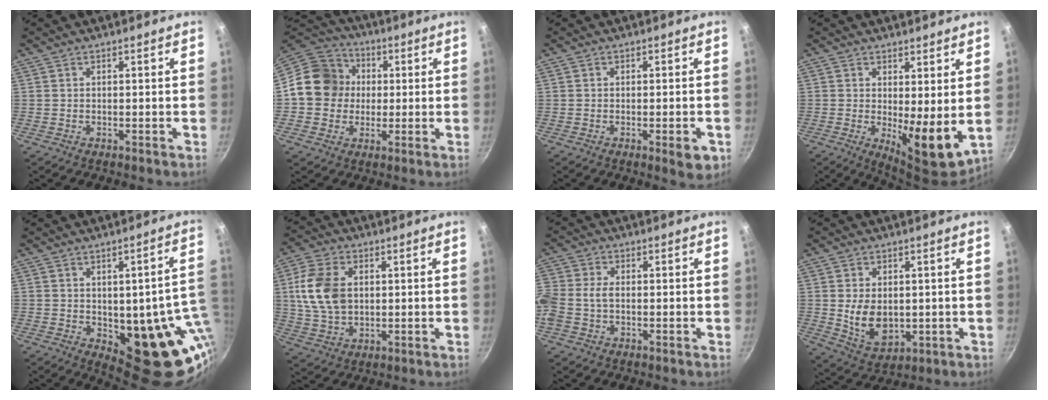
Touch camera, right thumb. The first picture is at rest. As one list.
[{"total": 13.4, "force": [0.6, 12.2, 5.5], "torque": [-0.064, 0.025, -0.008]}, {"total": 5.6, "force": [-1.9, 1.6, 5.0], "torque": [-0.058, 0.002, -0.024]}, {"total": 8.7, "force": [0.7, 3.0, 8.1], "torque": [-0.107, -0.031, 0.016]}, {"total": 17.8, "force": [-1.6, 8.6, 15.4], "torque": [-0.120, -0.010, -0.006]}, {"total": 11.9, "force": [1.8, 8.2, 8.5], "torque": [-0.149, 0.001, 0.035]}, {"total": 6.1, "force": [-1.0, 4.3, 4.1], "torque": [-0.097, 0.013, -0.034]}, {"total": 9.3, "force": [0.2, 6.4, 6.7], "torque": [-0.103, -0.016, 0.023]}]